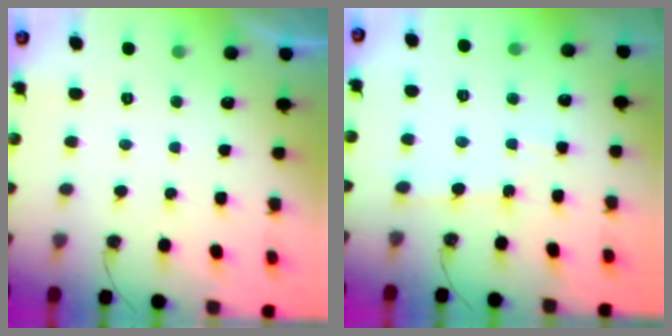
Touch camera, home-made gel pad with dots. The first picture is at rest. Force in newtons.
{"total": 2.3, "press": 2.3, "slide": 0.4}